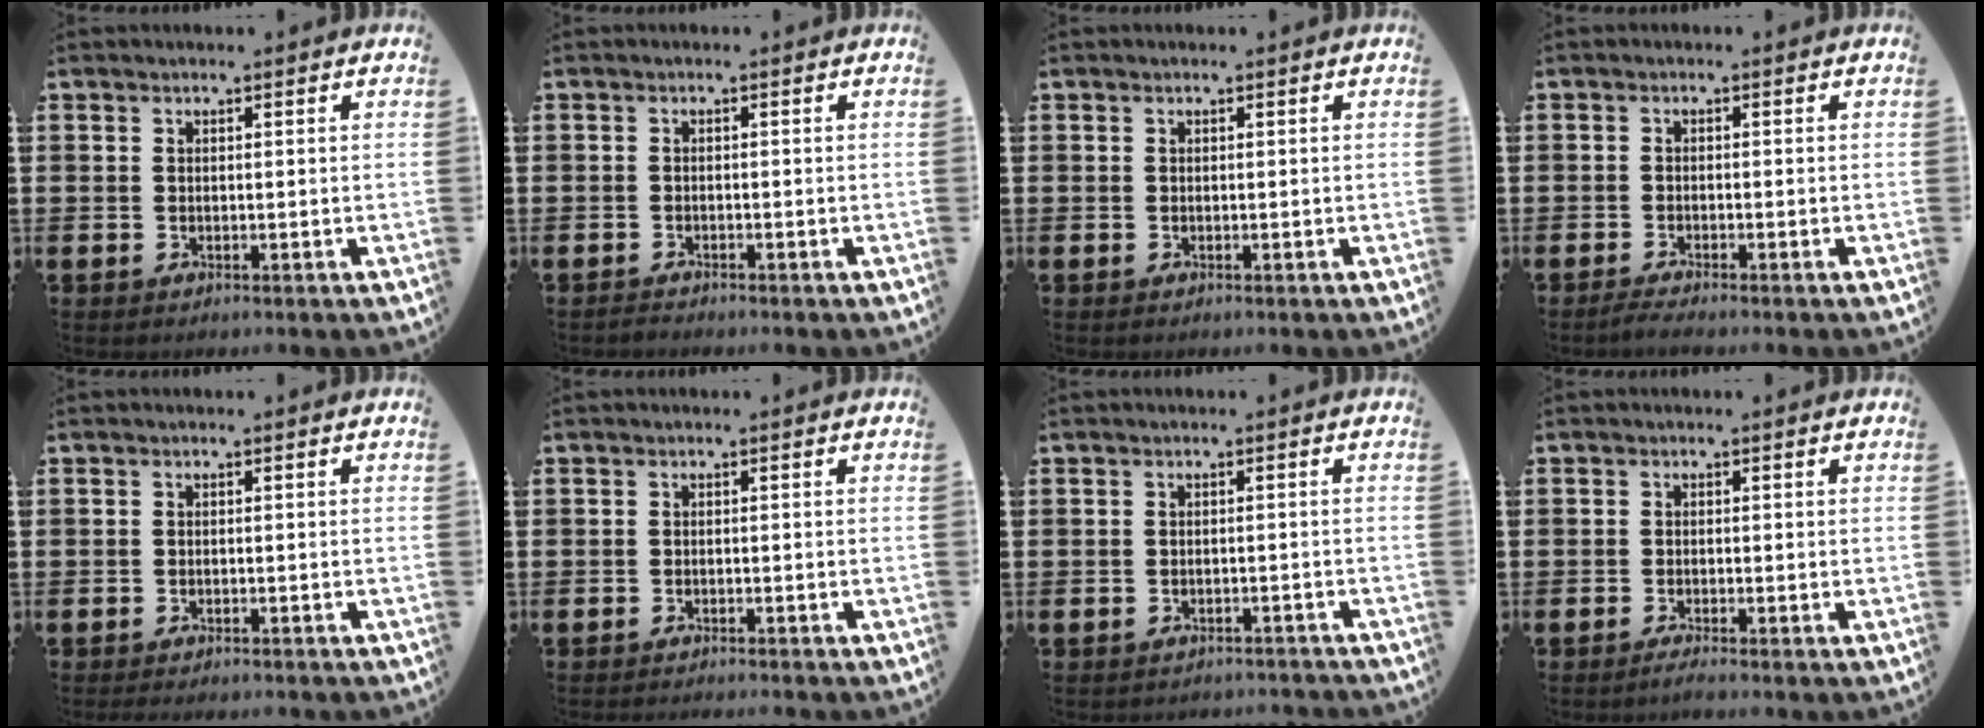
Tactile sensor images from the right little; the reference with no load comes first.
{"total": 0.7, "force": [-0.7, 0.1, 0.0], "torque": [-0.003, -0.001, -0.014]}
{"total": 0.0}
{"total": 1.2, "force": [-0.9, 0.0, 0.8], "torque": [-0.013, -0.003, -0.018]}
{"total": 0.6, "force": [-0.6, 0.0, 0.1], "torque": [-0.003, -0.004, -0.011]}
{"total": 0.7, "force": [-0.7, -0.2, 0.0], "torque": [0.000, -0.002, -0.014]}
{"total": 1.1, "force": [-1.1, 0.0, 0.0], "torque": [-0.003, 0.002, -0.022]}
{"total": 1.0, "force": [-0.7, 0.0, 0.7], "torque": [-0.011, -0.004, -0.014]}